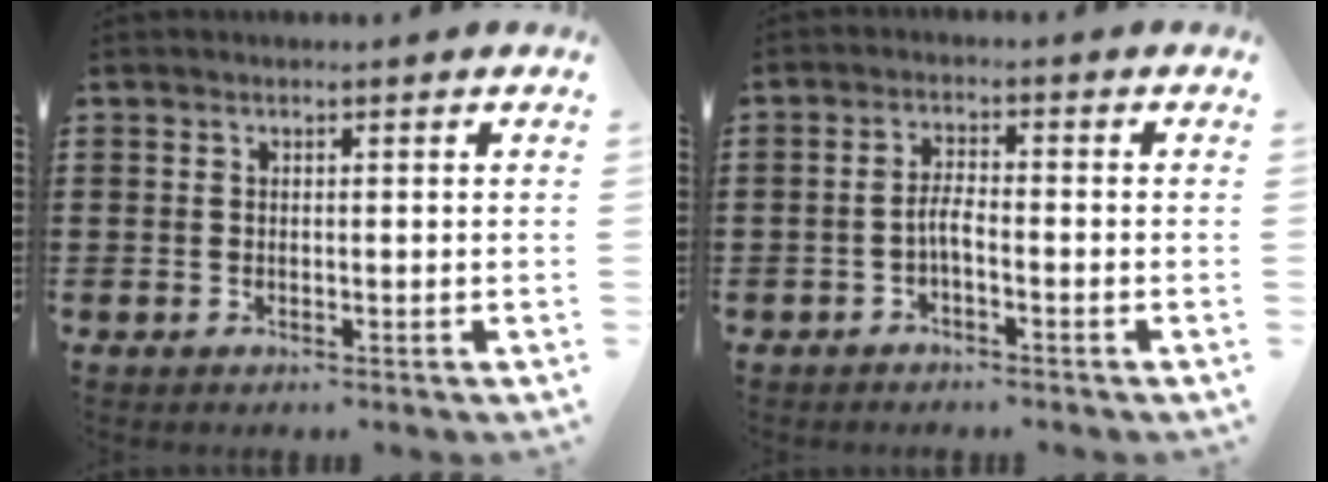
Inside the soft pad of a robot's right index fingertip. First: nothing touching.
{"total": 2.7, "force": [-1.4, 0.4, 2.3], "torque": [-0.050, -0.001, -0.030]}